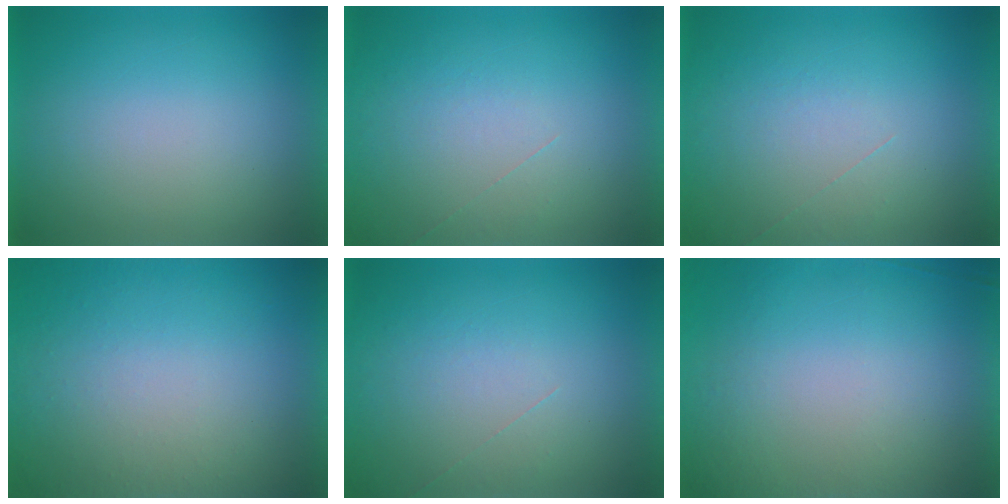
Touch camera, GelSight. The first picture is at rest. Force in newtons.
{"total": 1.2}
{"total": 1.2}
{"total": 9.4}
{"total": 1.2}
{"total": 6.1}